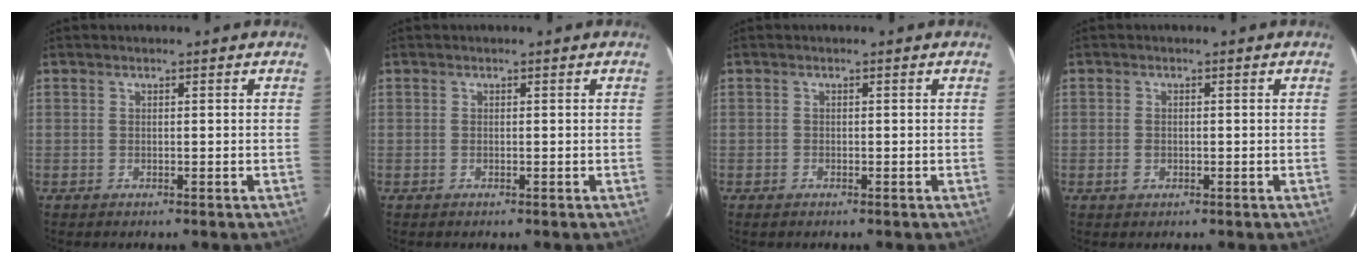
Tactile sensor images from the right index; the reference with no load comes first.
{"total": 0.0}
{"total": 0.7, "force": [-0.5, 0.5, 0.1], "torque": [-0.004, 0.000, -0.010]}
{"total": 1.8, "force": [-0.6, 1.3, 1.1], "torque": [-0.024, 0.001, -0.009]}